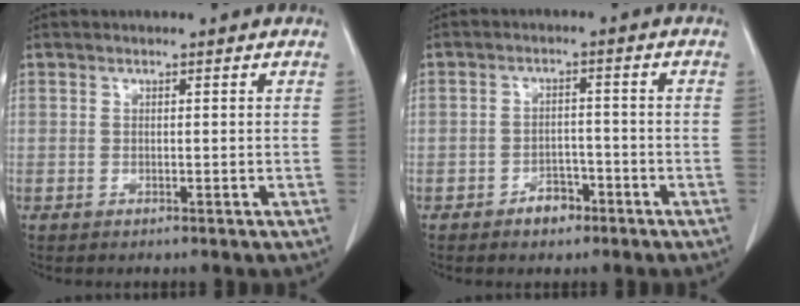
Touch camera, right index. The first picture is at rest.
{"total": 3.5, "force": [-2.3, 2.2, 1.5], "torque": [-0.016, 0.008, -0.031]}